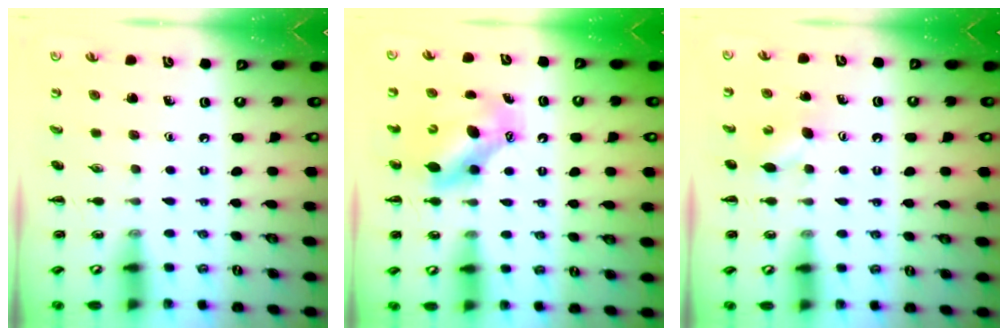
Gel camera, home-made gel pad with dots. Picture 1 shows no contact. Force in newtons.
{"total": 7.4, "press": 7.2, "slide": 1.5}
{"total": 4.7, "press": 4.6, "slide": 1.2}